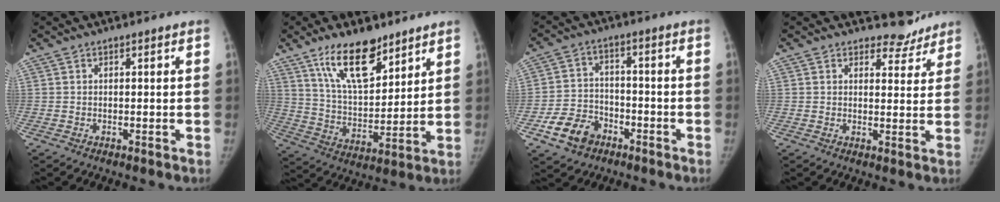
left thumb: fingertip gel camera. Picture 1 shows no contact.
{"total": 14.7, "force": [9.8, 6.2, 9.1], "torque": [-0.120, -0.060, 0.182]}
{"total": 9.3, "force": [-5.2, 6.8, 3.8], "torque": [-0.047, 0.031, -0.091]}
{"total": 4.3, "force": [3.8, 2.1, -0.2], "torque": [0.030, -0.033, 0.043]}